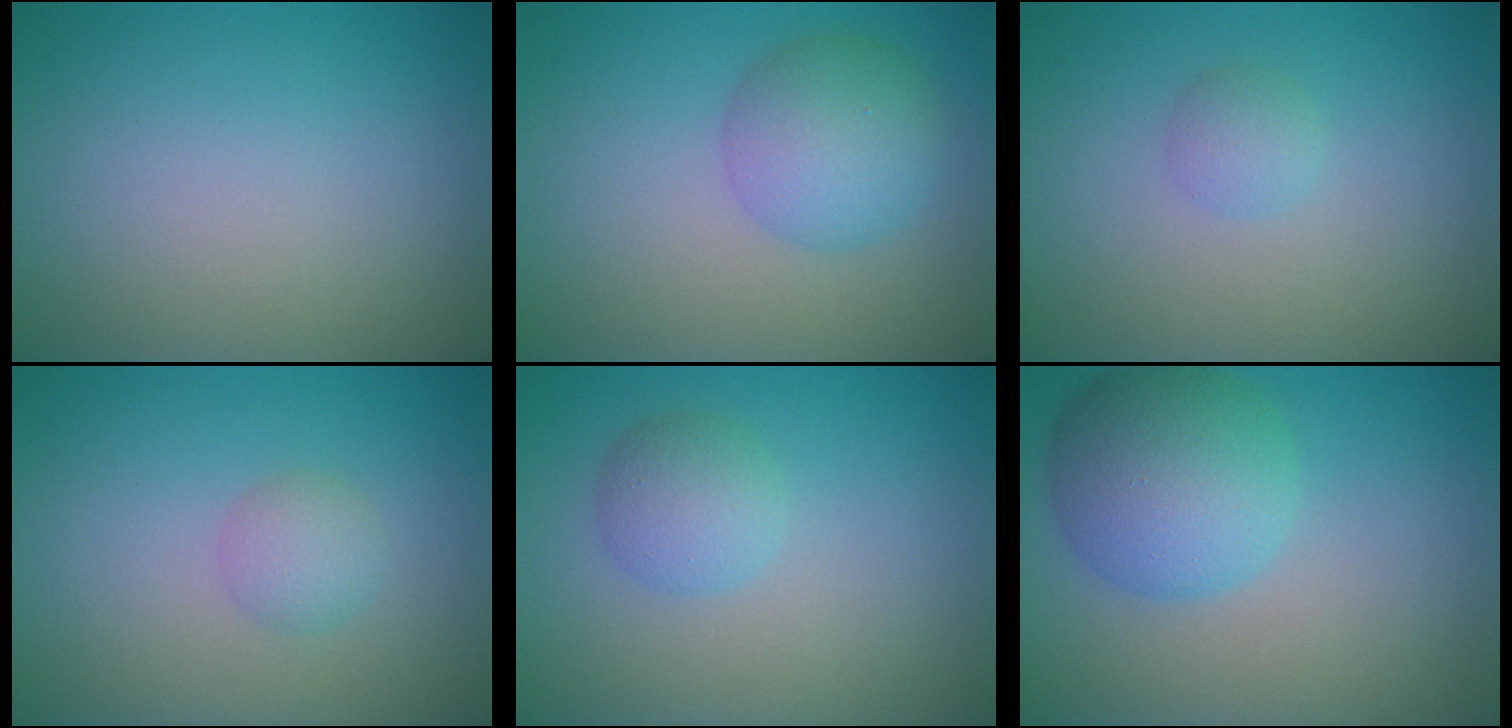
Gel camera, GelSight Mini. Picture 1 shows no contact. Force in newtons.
{"total": 4.5, "press": 4.5, "slide": 0.1}
{"total": 1.3, "press": 1.3, "slide": 0.0}
{"total": 1.5, "press": 1.5, "slide": 0.0}
{"total": 2.5, "press": 2.5, "slide": 0.1}
{"total": 6.7, "press": 6.7, "slide": 0.2}